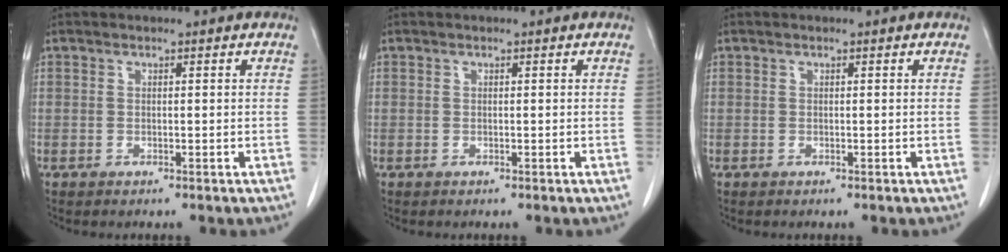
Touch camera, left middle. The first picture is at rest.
{"total": 0.0}
{"total": 0.0}